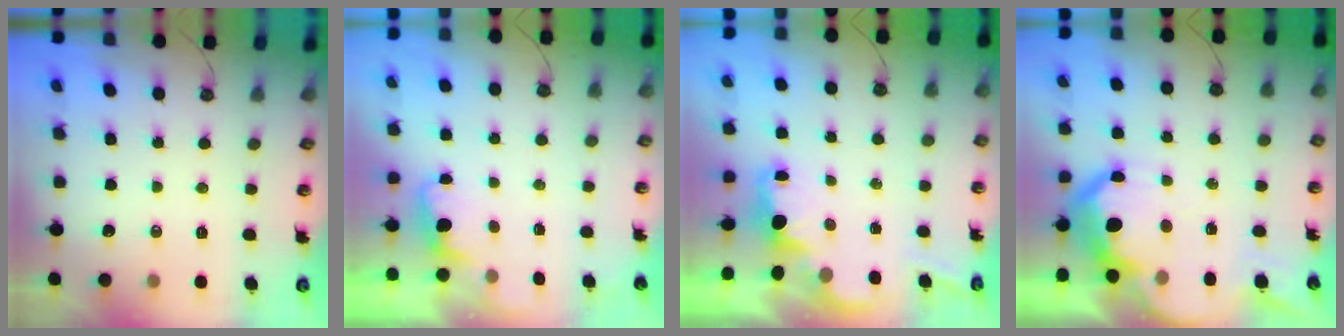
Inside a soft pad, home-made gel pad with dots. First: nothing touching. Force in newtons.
{"total": 1.2, "press": 1.0, "slide": 0.7}
{"total": 1.9, "press": 1.7, "slide": 0.7}
{"total": 14.7, "press": 14.6, "slide": 0.9}